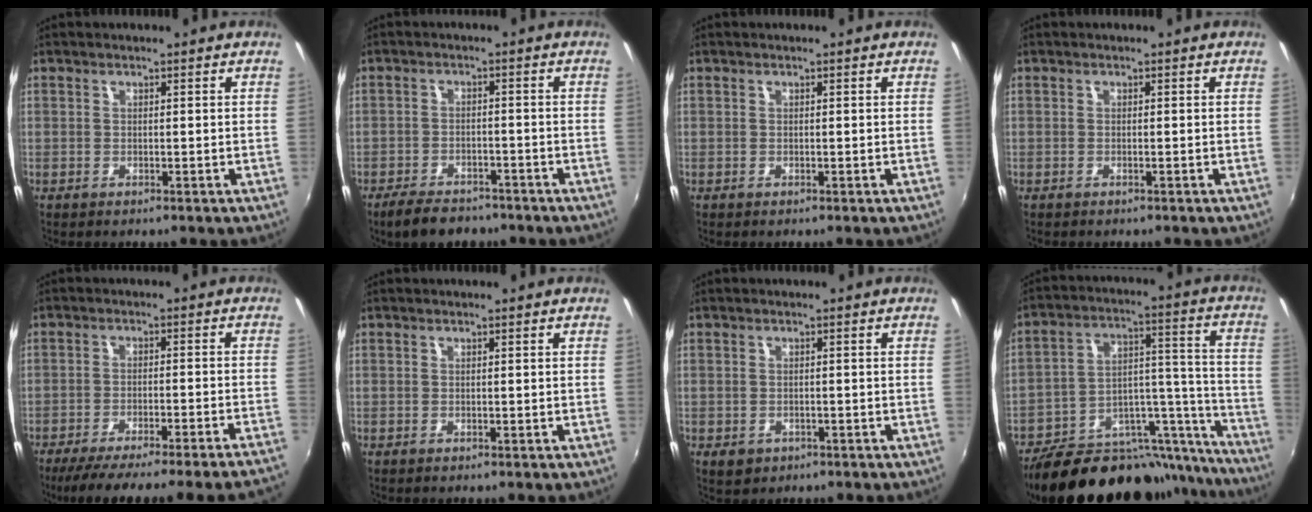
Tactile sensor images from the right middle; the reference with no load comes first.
{"total": 6.5, "force": [-5.2, 2.9, 2.7], "torque": [-0.070, 0.003, -0.081]}
{"total": 0.0}
{"total": 0.7, "force": [0.4, -0.5, -0.2], "torque": [0.011, 0.002, 0.006]}
{"total": 17.6, "force": [-15.7, -2.0, 7.7], "torque": [-0.123, -0.036, -0.220]}
{"total": 0.0}
{"total": 2.0, "force": [-0.5, 1.7, 0.9], "torque": [-0.017, -0.004, 0.000]}
{"total": 28.2, "force": [-23.1, 10.5, 12.2], "torque": [-0.157, 0.052, -0.320]}